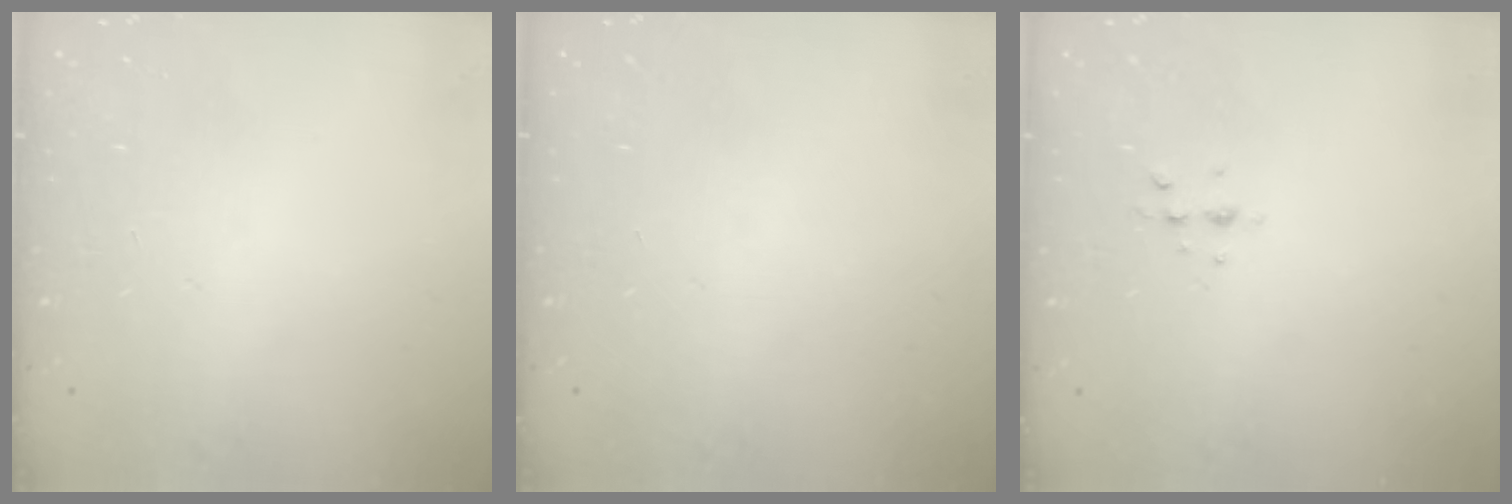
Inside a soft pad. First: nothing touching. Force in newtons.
{"total": 0.0}
{"total": 3.6, "press": 3.5, "slide": 0.7}